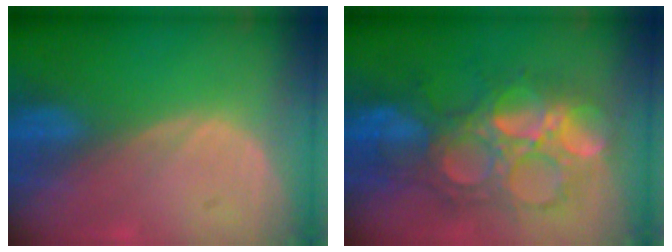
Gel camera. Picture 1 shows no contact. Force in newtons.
{"total": 10.8, "press": 10.8, "slide": 0.9}